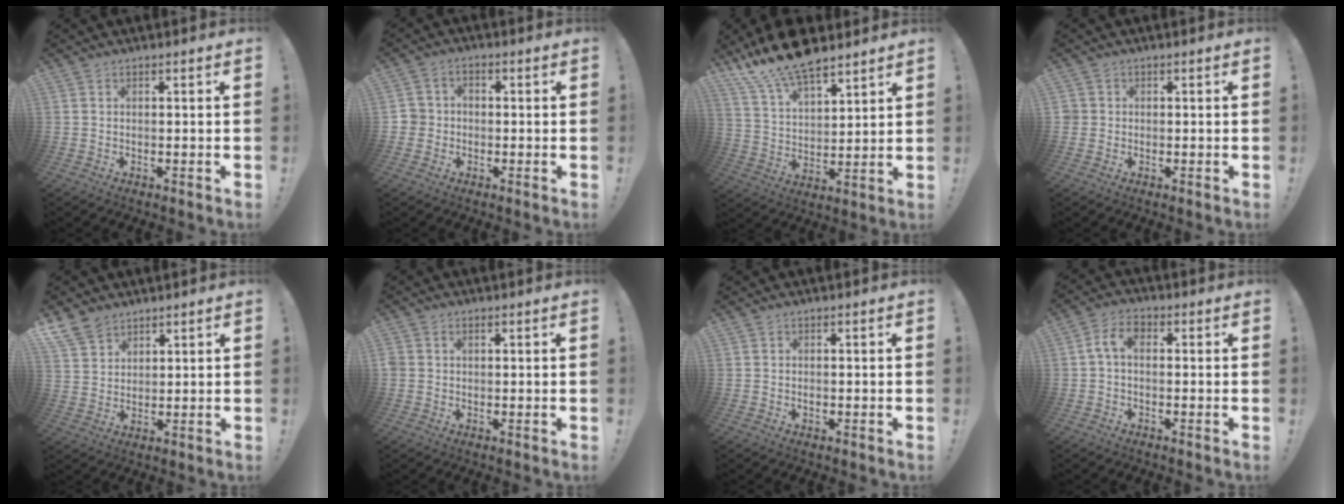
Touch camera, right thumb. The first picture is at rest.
{"total": 4.1, "force": [-1.4, 3.6, 1.3], "torque": [-0.023, 0.012, -0.028]}
{"total": 14.8, "force": [11.5, 5.8, 7.2], "torque": [-0.143, -0.072, 0.212]}
{"total": 1.1, "force": [0.2, 1.1, 0.2], "torque": [-0.009, 0.003, 0.005]}
{"total": 7.6, "force": [5.9, 4.3, 1.9], "torque": [-0.042, -0.034, 0.117]}
{"total": 1.4, "force": [0.5, 1.2, 0.6], "torque": [-0.017, 0.005, 0.011]}
{"total": 0.6, "force": [-0.2, 0.6, 0.2], "torque": [0.001, -0.001, -0.005]}
{"total": 5.7, "force": [0.6, 3.0, 4.8], "torque": [-0.101, 0.007, 0.012]}